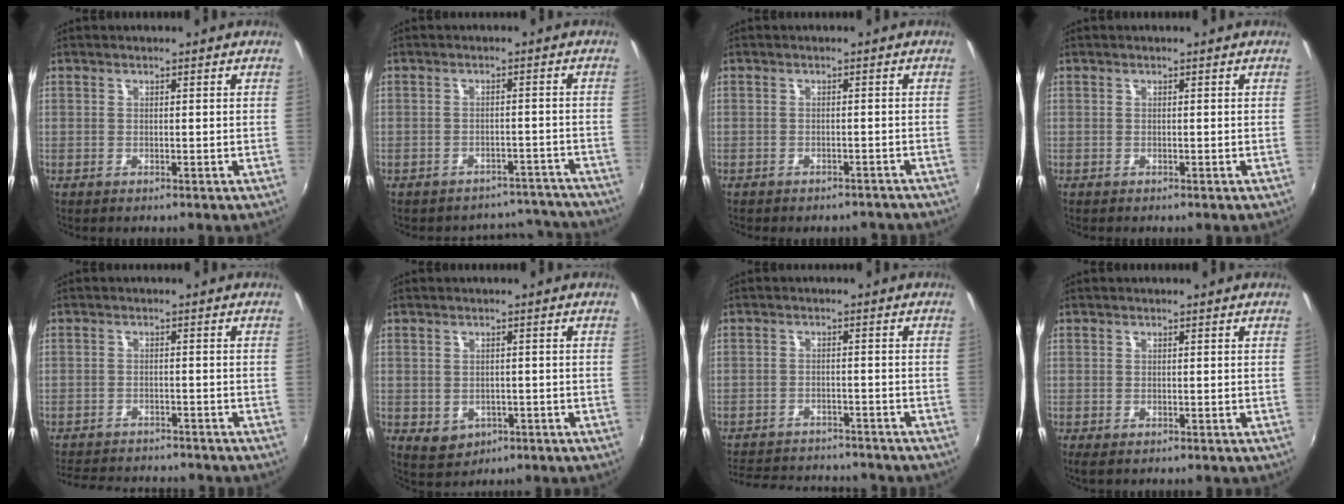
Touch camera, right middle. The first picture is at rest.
{"total": 11.2, "force": [-10.2, 4.4, 1.2], "torque": [-0.023, 0.036, -0.111]}
{"total": 5.7, "force": [-5.1, 2.0, 1.5], "torque": [-0.032, -0.006, -0.058]}
{"total": 0.0}
{"total": 10.7, "force": [-9.6, 3.2, 3.5], "torque": [-0.090, -0.003, -0.142]}
{"total": 4.2, "force": [-1.0, 3.5, 2.1], "torque": [-0.045, -0.003, -0.003]}
{"total": 14.1, "force": [-12.6, 4.4, 4.7], "torque": [-0.116, 0.011, -0.178]}
{"total": 0.5, "force": [-0.2, 0.2, 0.5], "torque": [-0.011, -0.002, -0.002]}